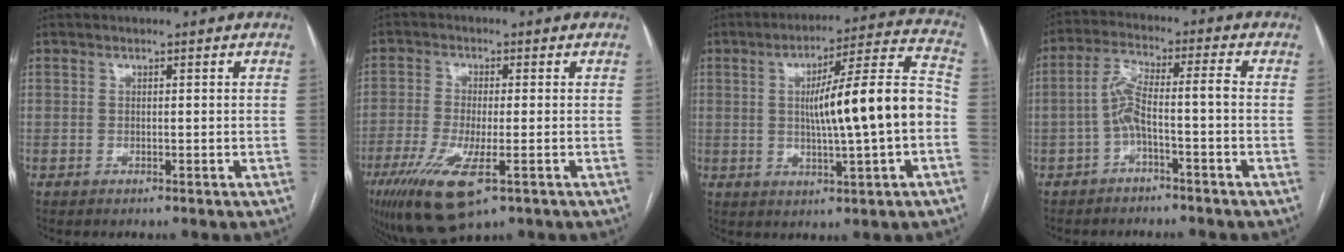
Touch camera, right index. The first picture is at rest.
{"total": 10.6, "force": [-5.0, 2.4, 9.0], "torque": [-0.178, -0.031, -0.082]}
{"total": 14.8, "force": [-1.0, 0.6, 14.8], "torque": [-0.225, 0.021, -0.015]}
{"total": 6.0, "force": [-2.0, 0.3, 5.6], "torque": [-0.114, 0.033, -0.036]}